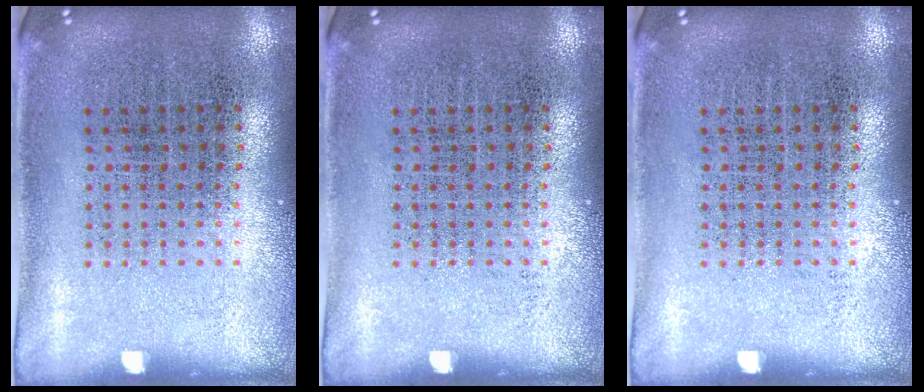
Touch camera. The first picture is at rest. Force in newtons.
{"total": 0.0}
{"total": 0.0}